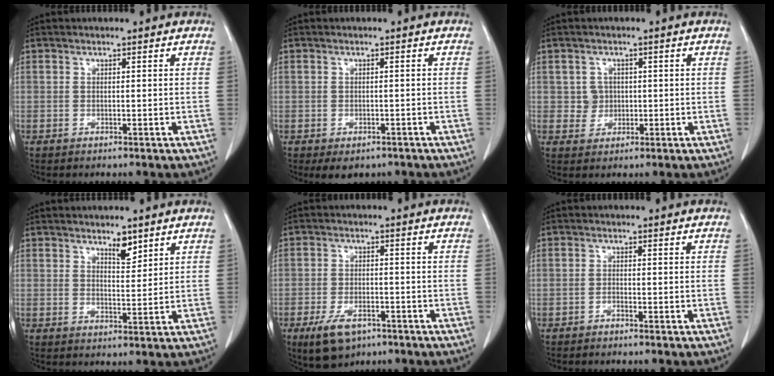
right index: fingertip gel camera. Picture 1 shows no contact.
{"total": 3.7, "force": [-2.6, 2.2, 1.4], "torque": [-0.010, 0.000, -0.028]}
{"total": 2.7, "force": [0.3, 2.7, 0.3], "torque": [0.000, 0.005, 0.007]}
{"total": 3.1, "force": [2.3, 1.0, 1.8], "torque": [-0.031, -0.005, 0.040]}
{"total": 6.7, "force": [-4.2, 3.2, 4.1], "torque": [-0.084, -0.007, -0.065]}
{"total": 0.9, "force": [-0.8, -0.1, 0.5], "torque": [-0.010, 0.002, -0.014]}